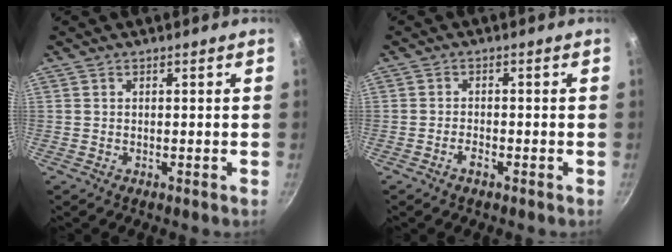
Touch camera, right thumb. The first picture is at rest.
{"total": 1.9, "force": [-1.2, 0.7, 1.2], "torque": [-0.024, 0.011, -0.026]}